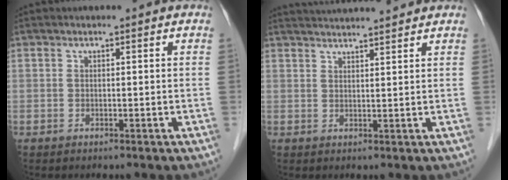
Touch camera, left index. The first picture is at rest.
{"total": 9.2, "force": [8.7, 0.1, 3.0], "torque": [-0.050, 0.025, 0.125]}